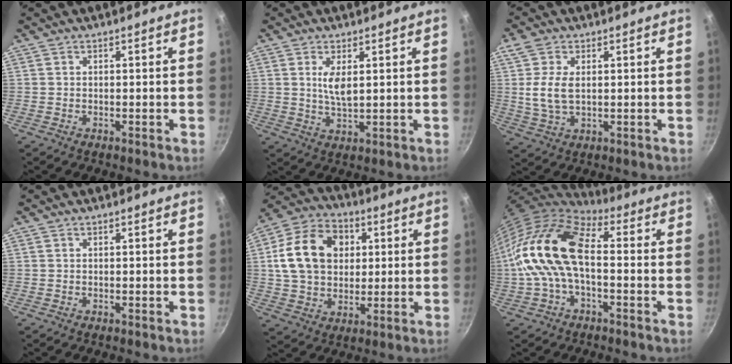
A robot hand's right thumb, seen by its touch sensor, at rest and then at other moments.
{"total": 6.4, "force": [1.6, 2.5, 5.7], "torque": [-0.102, -0.018, 0.034]}
{"total": 7.1, "force": [1.1, 4.1, 5.7], "torque": [-0.121, 0.000, 0.020]}
{"total": 0.0}
{"total": 17.2, "force": [3.4, 13.0, 10.6], "torque": [-0.163, 0.013, 0.052]}
{"total": 16.0, "force": [-0.3, 8.5, 13.5], "torque": [-0.250, 0.029, -0.017]}